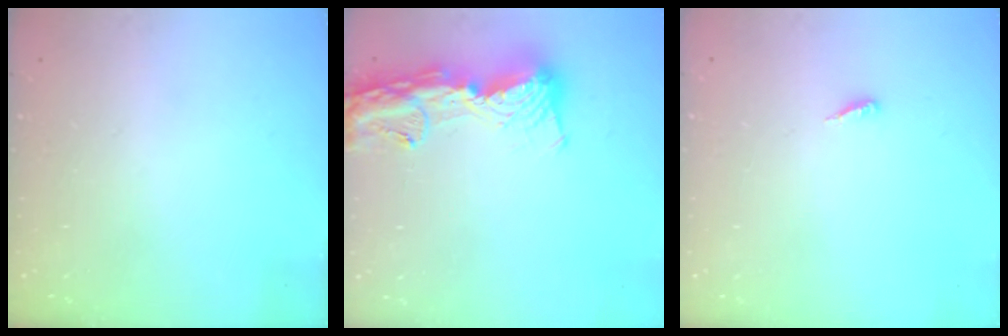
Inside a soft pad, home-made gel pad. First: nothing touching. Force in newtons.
{"total": 15.6, "press": 15.5, "slide": 1.6}
{"total": 3.0, "press": 3.0, "slide": 0.2}